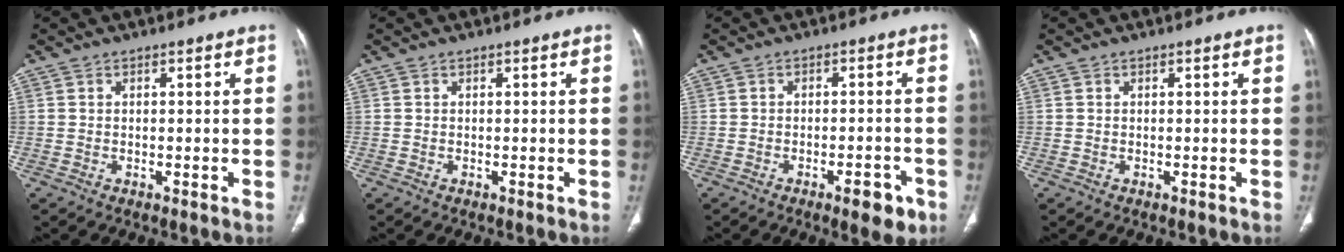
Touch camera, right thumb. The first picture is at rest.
{"total": 0.0}
{"total": 5.8, "force": [-3.1, 2.2, 4.3], "torque": [-0.043, 0.011, -0.038]}
{"total": 0.0}